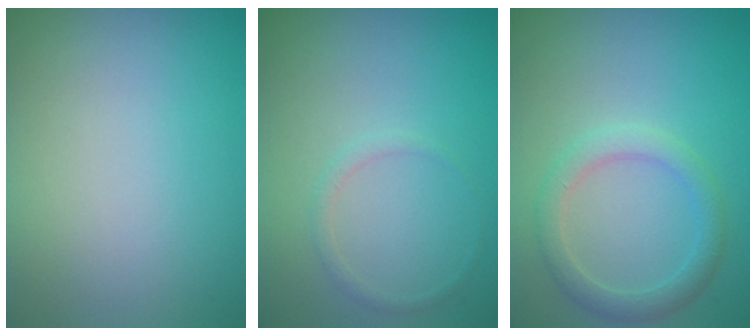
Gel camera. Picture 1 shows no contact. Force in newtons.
{"total": 0.8, "press": 0.8, "slide": 0.0}
{"total": 2.5, "press": 2.5, "slide": 0.1}